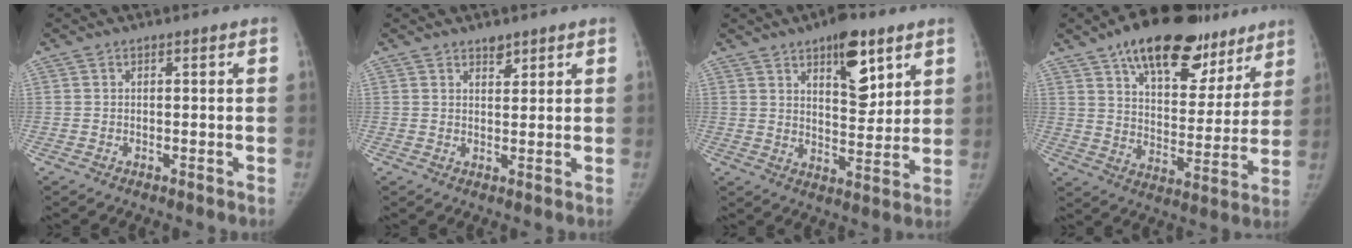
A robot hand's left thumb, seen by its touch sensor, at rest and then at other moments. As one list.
[{"total": 2.2, "force": [1.7, 1.1, 0.8], "torque": [-0.001, -0.012, 0.027]}, {"total": 11.7, "force": [6.5, 5.1, 8.2], "torque": [-0.090, -0.038, 0.101]}, {"total": 24.4, "force": [16.1, 11.9, 14.1], "torque": [-0.169, -0.035, 0.243]}]